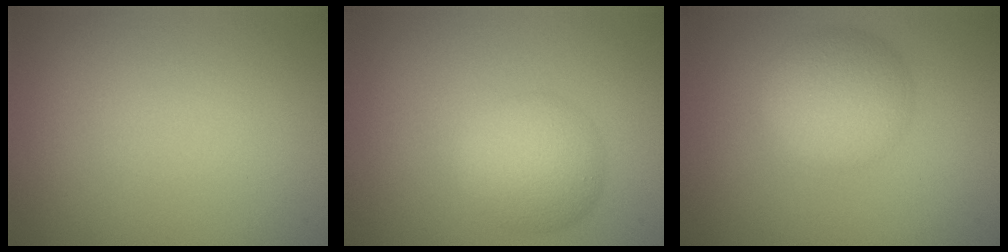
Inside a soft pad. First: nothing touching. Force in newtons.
{"total": 4.0, "press": 4.0, "slide": 0.1}
{"total": 4.7, "press": 4.7, "slide": 0.2}